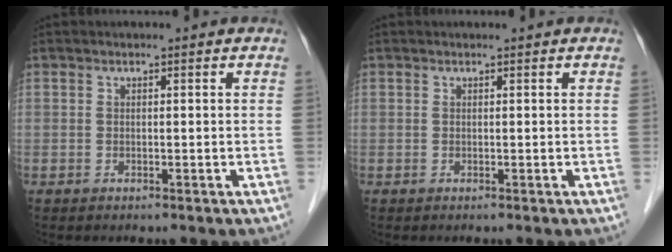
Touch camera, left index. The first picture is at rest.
{"total": 0.0}